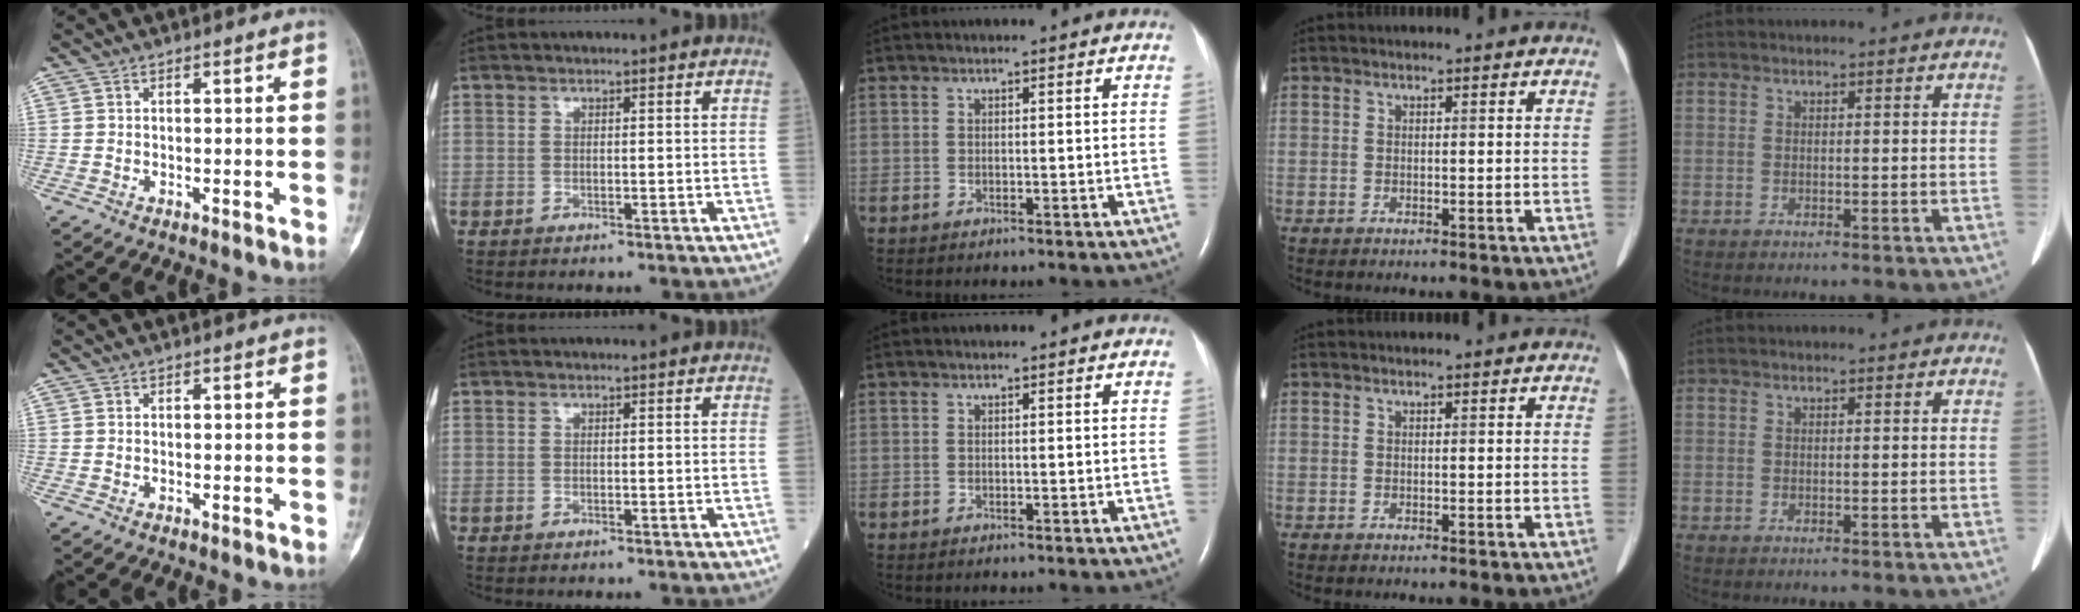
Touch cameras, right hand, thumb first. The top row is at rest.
{}